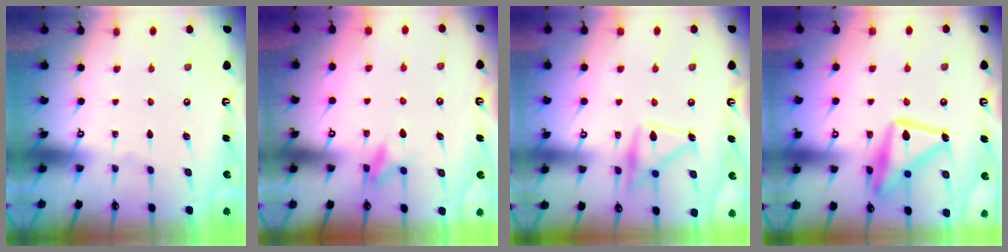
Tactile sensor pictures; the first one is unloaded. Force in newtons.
{"total": 8.1, "press": 8.1, "slide": 1.0}
{"total": 16.7, "press": 16.6, "slide": 1.1}
{"total": 17.4, "press": 17.3, "slide": 1.4}